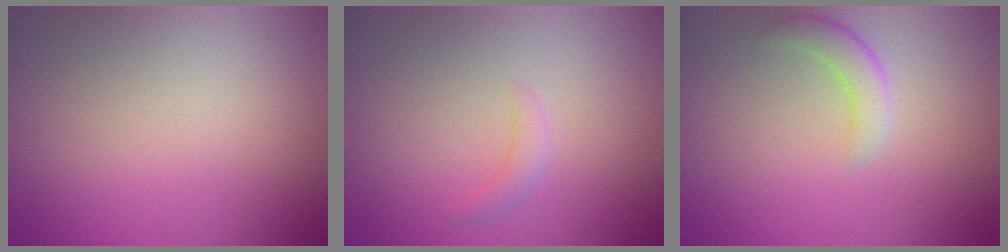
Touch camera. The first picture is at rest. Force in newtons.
{"total": 1.2, "press": 1.2, "slide": 0.1}
{"total": 2.2, "press": 2.2, "slide": 0.1}